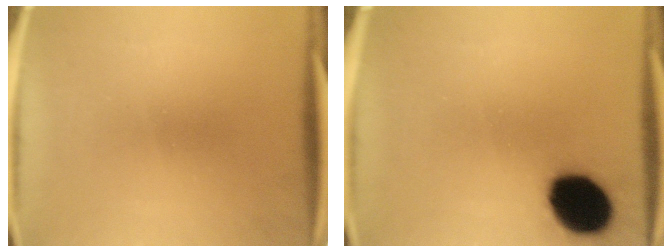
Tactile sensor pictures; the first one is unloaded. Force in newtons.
{"total": 15.1}